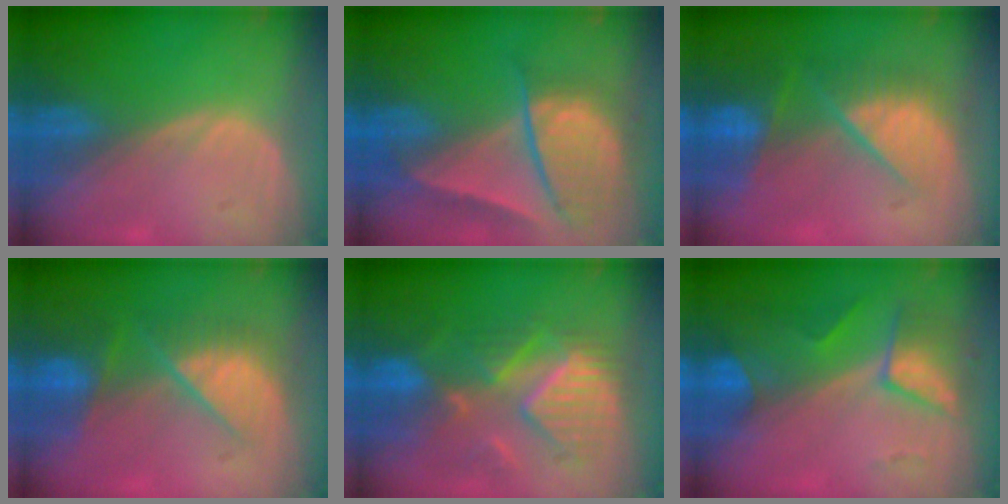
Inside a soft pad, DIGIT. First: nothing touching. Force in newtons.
{"total": 9.4, "press": 8.1, "slide": 4.7}
{"total": 9.7, "press": 8.3, "slide": 5.0}
{"total": 7.8, "press": 7.6, "slide": 2.0}
{"total": 10.2, "press": 9.5, "slide": 3.7}
{"total": 7.6, "press": 6.7, "slide": 3.5}